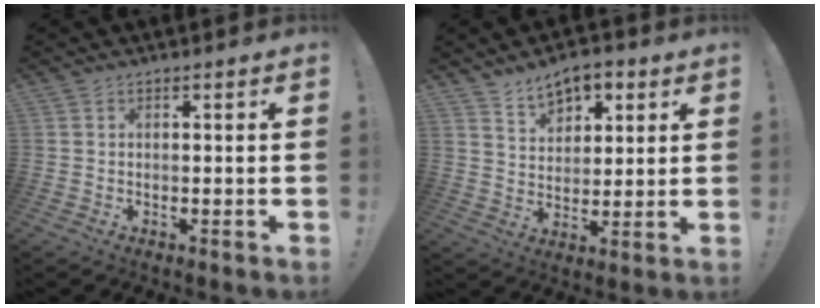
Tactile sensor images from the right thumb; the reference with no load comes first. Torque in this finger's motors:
{"motor_torque": [0.01, 0.05, 0.23, 0.20, 0.01]}